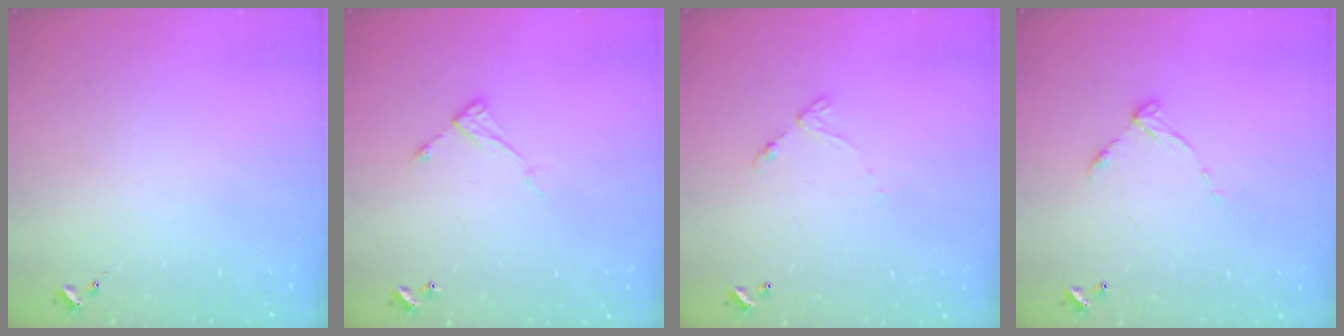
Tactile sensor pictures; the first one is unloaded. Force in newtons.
{"total": 7.6, "press": 7.6, "slide": 0.1}
{"total": 5.8, "press": 5.8, "slide": 0.5}
{"total": 6.6, "press": 6.6, "slide": 0.4}